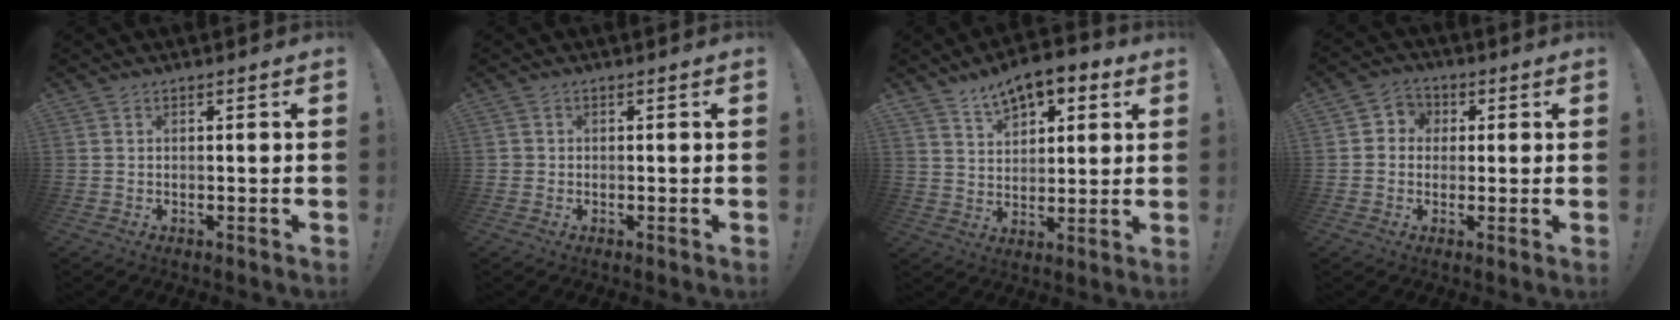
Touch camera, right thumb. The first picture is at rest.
{"total": 1.0, "force": [0.0, 1.0, 0.2], "torque": [-0.009, 0.004, 0.001]}
{"total": 9.9, "force": [7.1, 5.1, 4.5], "torque": [-0.073, -0.042, 0.134]}
{"total": 5.0, "force": [-0.3, 4.8, 1.4], "torque": [-0.015, 0.012, -0.003]}